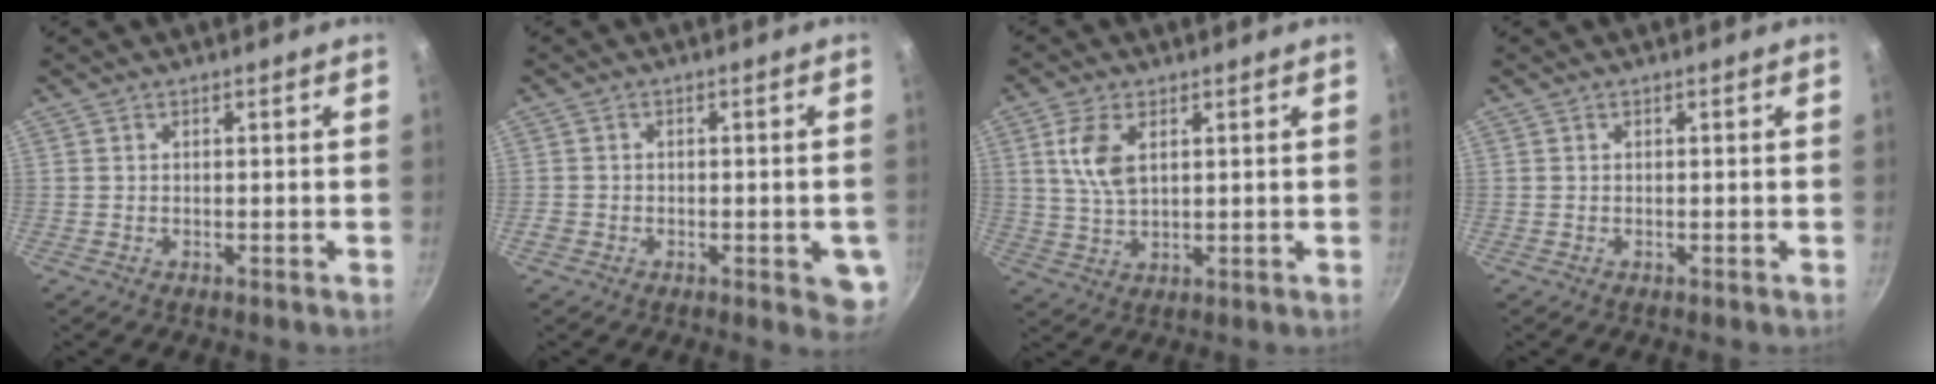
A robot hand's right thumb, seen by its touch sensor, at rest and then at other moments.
{"total": 6.3, "force": [-2.0, 3.3, 5.0], "torque": [-0.043, 0.003, -0.026]}
{"total": 7.1, "force": [2.4, 3.7, 5.6], "torque": [-0.108, -0.009, 0.049]}
{"total": 0.0}